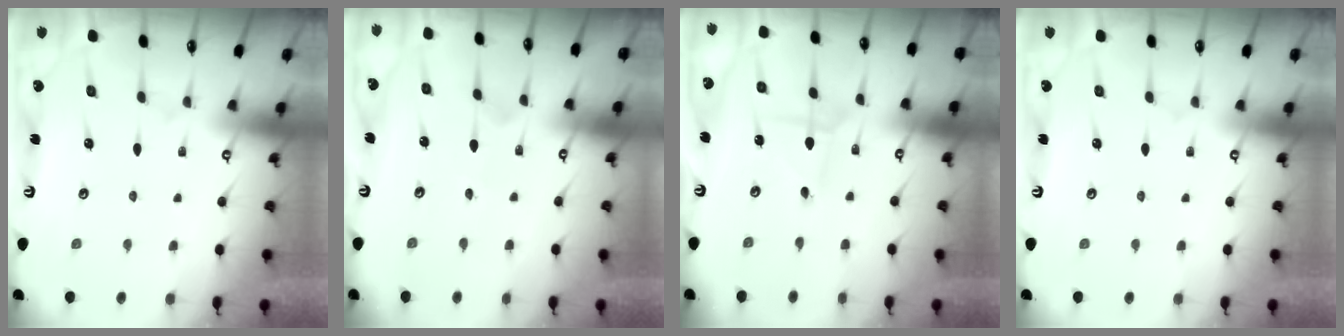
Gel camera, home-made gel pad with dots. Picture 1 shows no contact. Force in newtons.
{"total": 2.6, "press": 2.6, "slide": 0.3}
{"total": 1.7, "press": 1.7, "slide": 0.2}
{"total": 0.0}